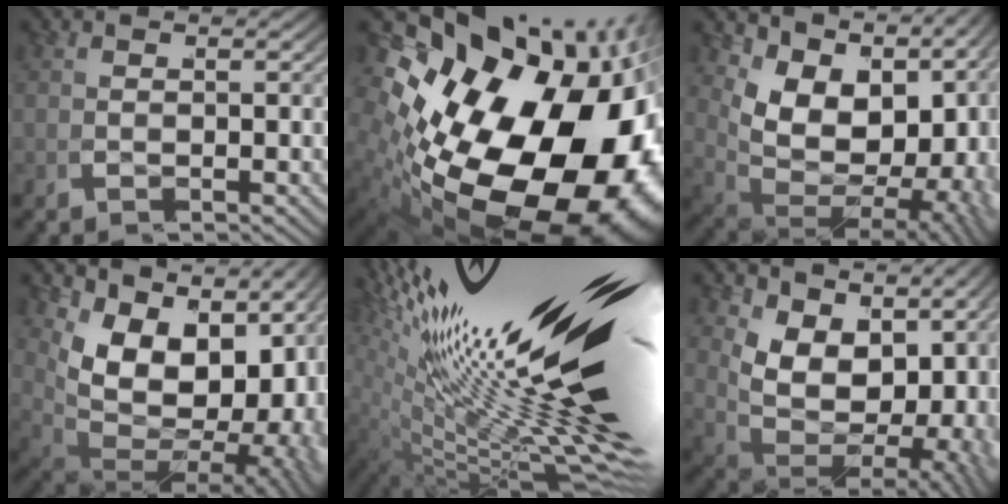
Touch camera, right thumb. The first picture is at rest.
{"total": 30.1, "force": [-2.0, 21.4, 21.1], "torque": [-0.377, -0.059, -0.002]}
{"total": 14.9, "force": [0.0, 10.5, 10.5], "torque": [-0.194, -0.036, 0.016]}
{"total": 17.7, "force": [-0.7, 12.1, 12.9], "torque": [-0.231, -0.051, 0.018]}
{"total": 16.7, "force": [0.9, 7.4, 15.0], "torque": [-0.199, -0.015, 0.024]}
{"total": 11.0, "force": [0.2, 7.4, 8.2], "torque": [-0.163, -0.037, 0.024]}